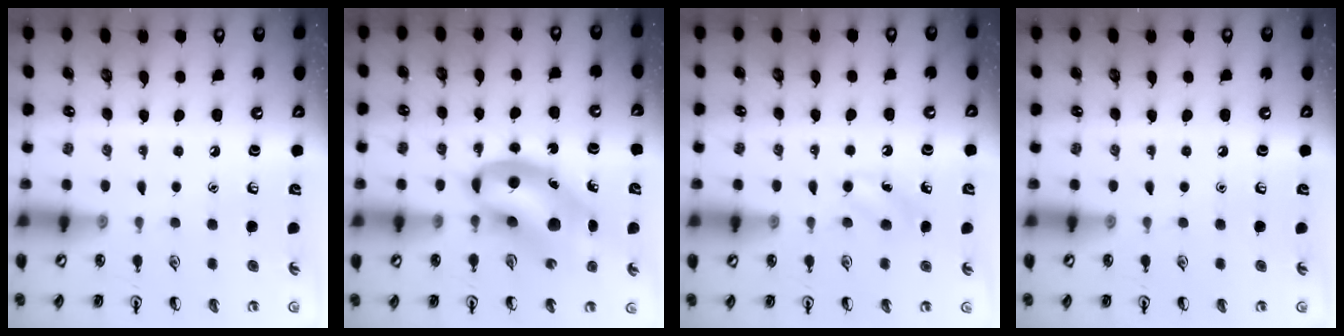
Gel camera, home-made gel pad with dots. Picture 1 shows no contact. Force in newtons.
{"total": 12.6, "press": 12.2, "slide": 3.4}
{"total": 5.1, "press": 4.9, "slide": 1.3}
{"total": 0.0}